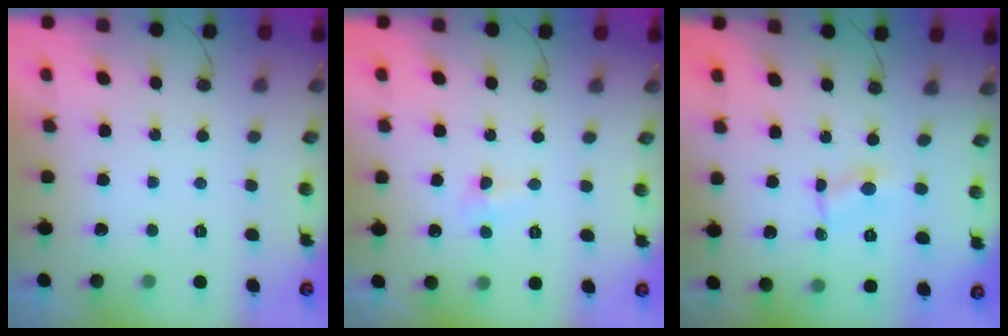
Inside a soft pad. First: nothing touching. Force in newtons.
{"total": 3.1, "press": 3.0, "slide": 0.7}
{"total": 1.6, "press": 1.5, "slide": 0.2}